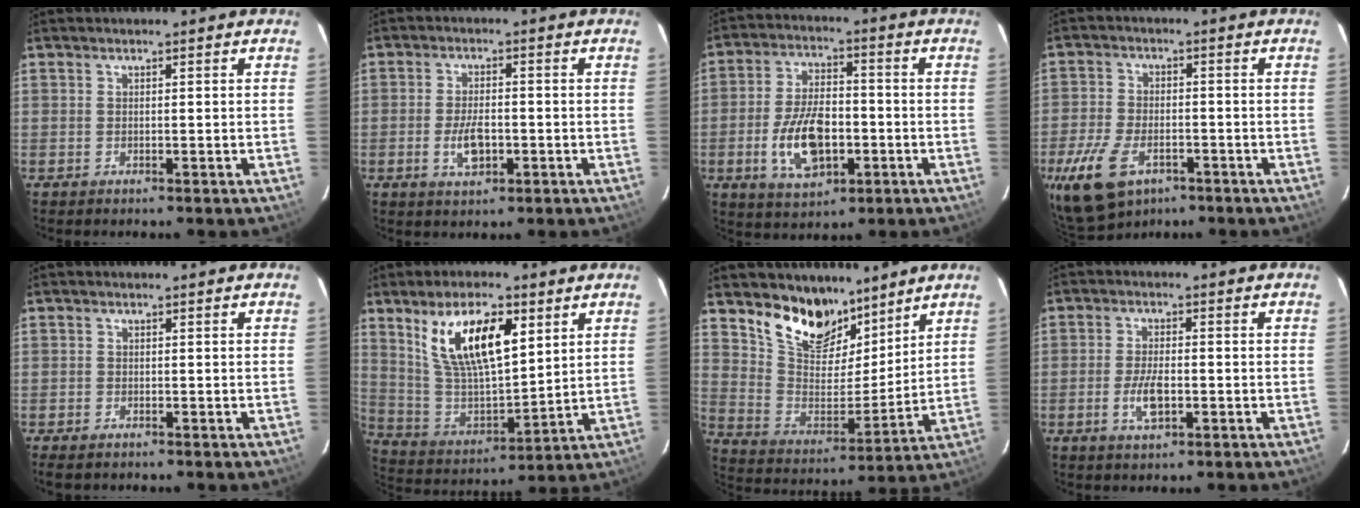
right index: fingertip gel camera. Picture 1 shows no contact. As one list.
[{"total": 5.7, "force": [-1.8, 2.7, 4.7], "torque": [-0.095, -0.003, -0.028]}, {"total": 12.6, "force": [-3.5, 6.7, 10.0], "torque": [-0.200, 0.005, -0.053]}, {"total": 12.4, "force": [-6.8, 7.0, 7.7], "torque": [-0.184, -0.021, -0.120]}, {"total": 2.3, "force": [-1.8, 1.1, 0.9], "torque": [-0.024, -0.006, -0.033]}, {"total": 16.7, "force": [7.7, 6.8, 13.2], "torque": [-0.239, 0.004, 0.157]}, {"total": 14.7, "force": [10.7, 7.8, 6.5], "torque": [-0.138, 0.000, 0.203]}, {"total": 5.4, "force": [-1.8, 2.2, 4.6], "torque": [-0.097, -0.003, -0.032]}]